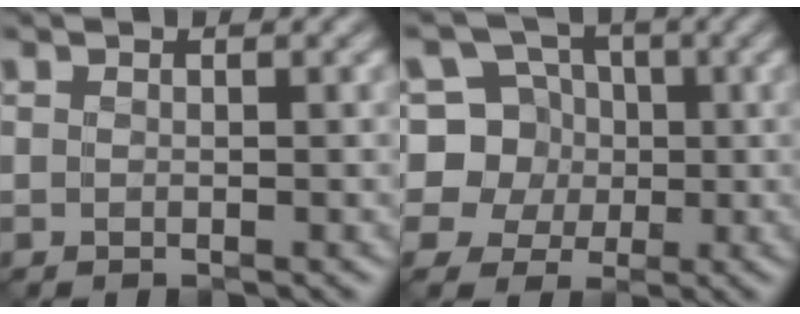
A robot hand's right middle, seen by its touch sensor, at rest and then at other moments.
{"total": 7.7, "force": [1.7, 7.1, 2.5], "torque": [-0.044, 0.029, 0.010]}